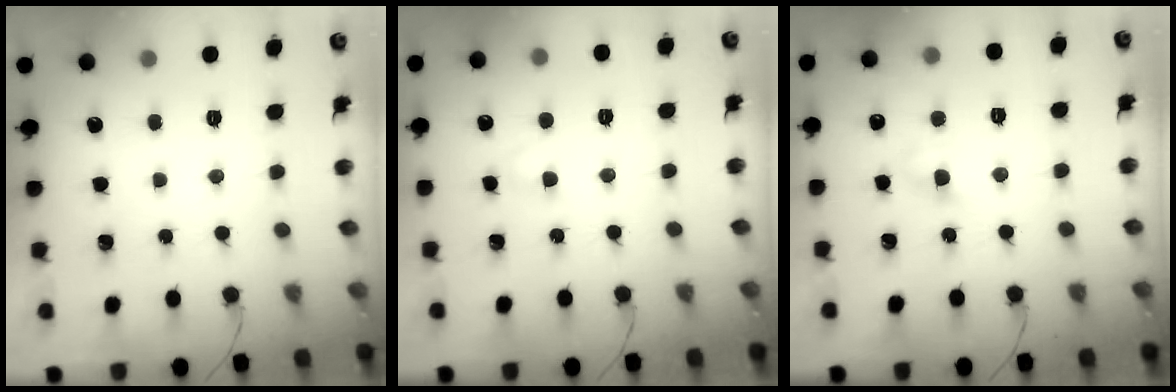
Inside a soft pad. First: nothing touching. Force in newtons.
{"total": 1.9, "press": 1.7, "slide": 0.9}
{"total": 3.3, "press": 3.2, "slide": 1.1}